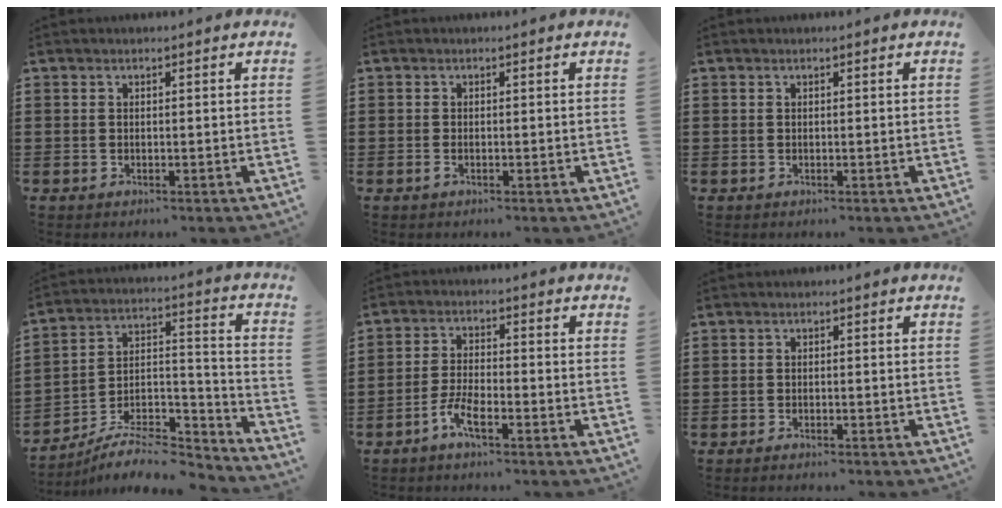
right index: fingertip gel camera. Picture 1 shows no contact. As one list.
[{"total": 0.7, "force": [-0.4, 0.2, 0.5], "torque": [-0.012, -0.004, -0.006]}, {"total": 0.0}, {"total": 8.5, "force": [-7.2, 3.2, 3.3], "torque": [-0.044, 0.025, -0.132]}, {"total": 4.2, "force": [-2.8, 0.8, 3.0], "torque": [-0.072, -0.002, -0.058]}, {"total": 0.9, "force": [-0.9, -0.1, 0.1], "torque": [-0.003, -0.002, -0.017]}]